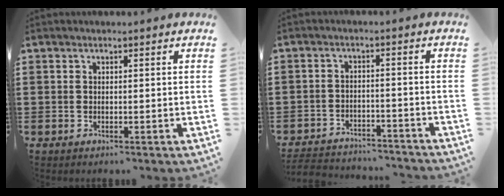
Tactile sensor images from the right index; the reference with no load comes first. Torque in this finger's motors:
{"motor_torque": [-1.40, 0.62, -1.05, -0.21]}